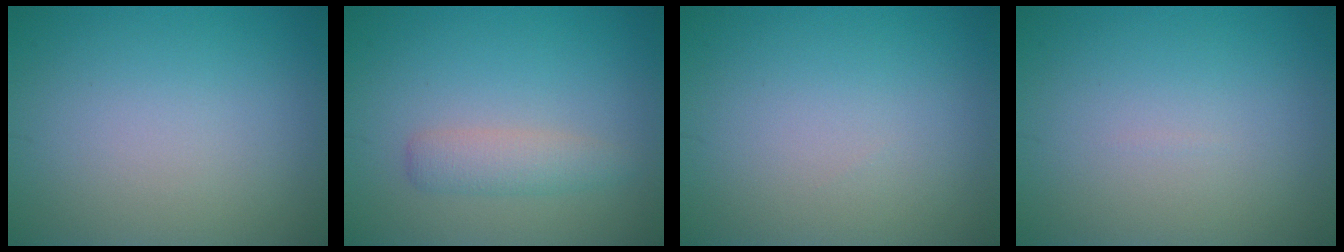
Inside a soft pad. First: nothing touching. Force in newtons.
{"total": 2.2, "press": 2.2, "slide": 0.0}
{"total": 0.0}
{"total": 0.0}